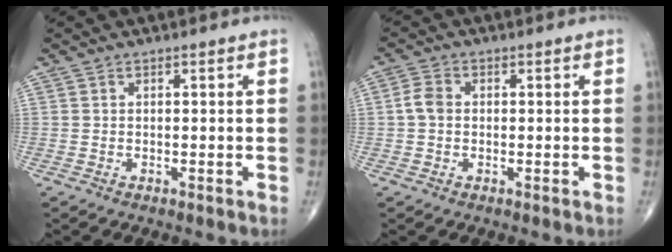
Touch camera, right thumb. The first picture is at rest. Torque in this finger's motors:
{"motor_torque": [-0.15, 0.19, 0.47, -0.23, 0.03]}